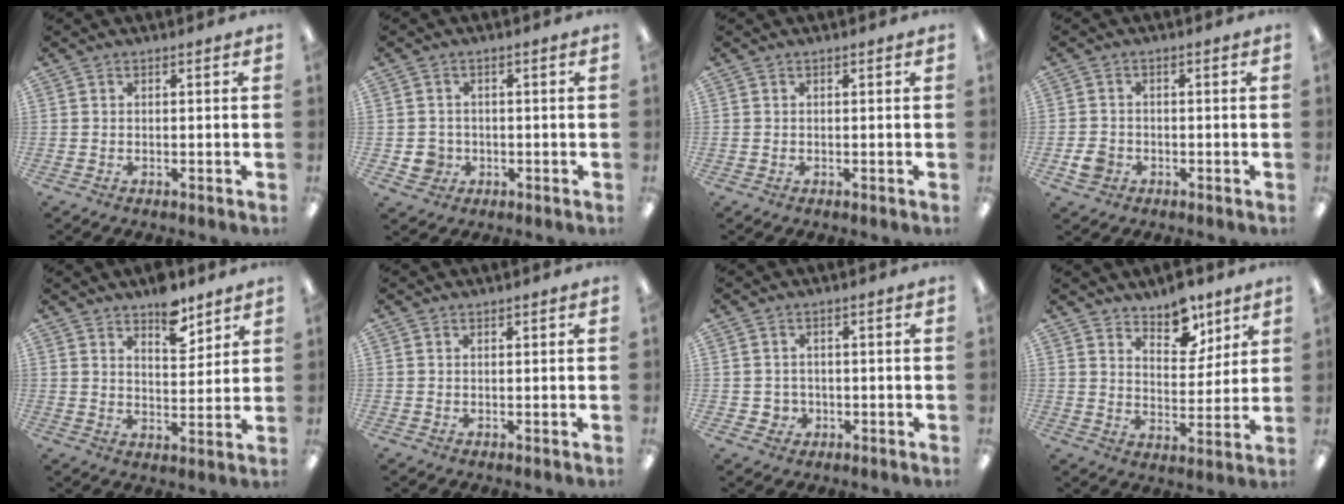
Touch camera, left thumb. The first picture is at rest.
{"total": 3.9, "force": [-0.6, 3.7, 0.8], "torque": [-0.010, 0.006, -0.011]}
{"total": 0.0}
{"total": 3.6, "force": [-1.3, 3.0, 1.5], "torque": [-0.028, 0.003, -0.023]}
{"total": 8.2, "force": [6.4, 3.6, 3.7], "torque": [-0.036, -0.042, 0.108]}
{"total": 0.6, "force": [0.6, 0.3, 0.1], "torque": [-0.003, 0.000, 0.011]}
{"total": 2.7, "force": [-0.1, 2.7, 0.6], "torque": [-0.006, -0.001, -0.005]}
{"total": 9.4, "force": [7.6, 4.7, 2.8], "torque": [-0.029, -0.053, 0.136]}